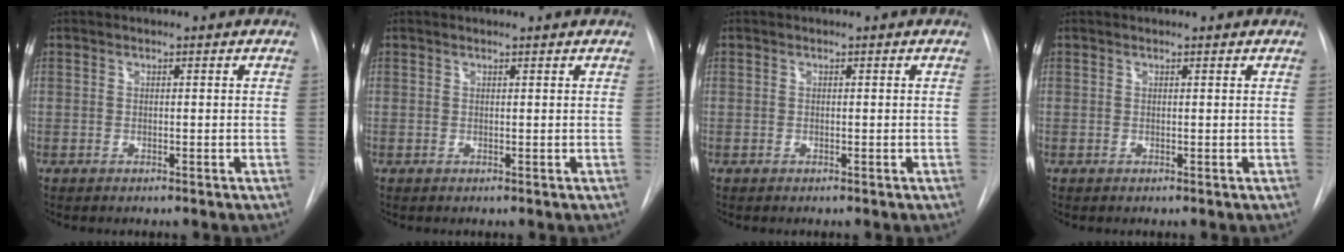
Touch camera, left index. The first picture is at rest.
{"total": 0.9, "force": [0.9, -0.2, 0.2], "torque": [-0.009, 0.004, 0.015]}
{"total": 0.0}
{"total": 0.8, "force": [0.8, 0.0, 0.1], "torque": [-0.007, 0.007, 0.011]}